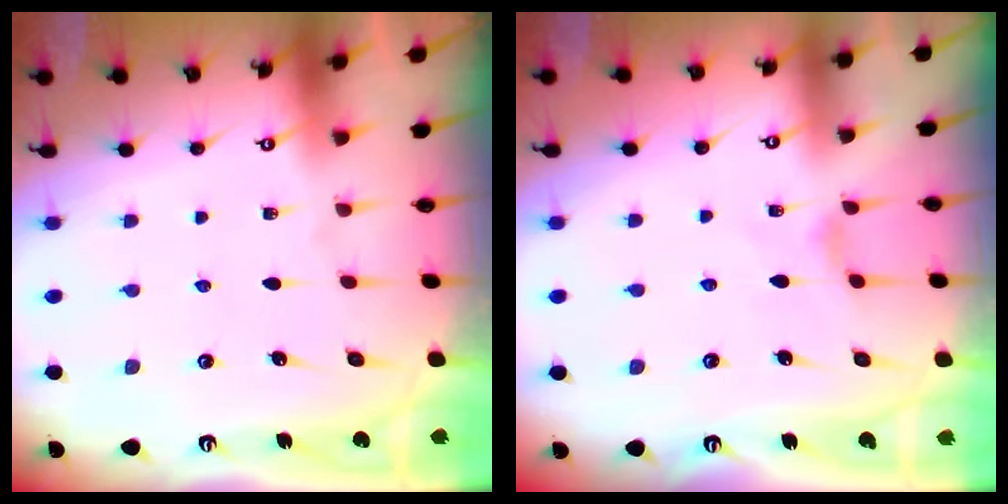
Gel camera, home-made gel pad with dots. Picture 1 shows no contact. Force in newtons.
{"total": 1.8, "press": 1.7, "slide": 0.5}